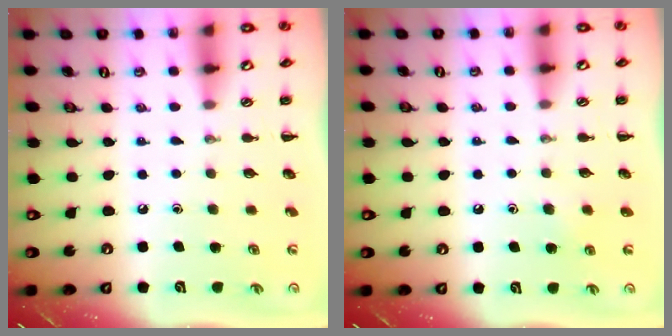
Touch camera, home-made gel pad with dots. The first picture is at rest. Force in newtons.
{"total": 2.9, "press": 2.6, "slide": 1.3}